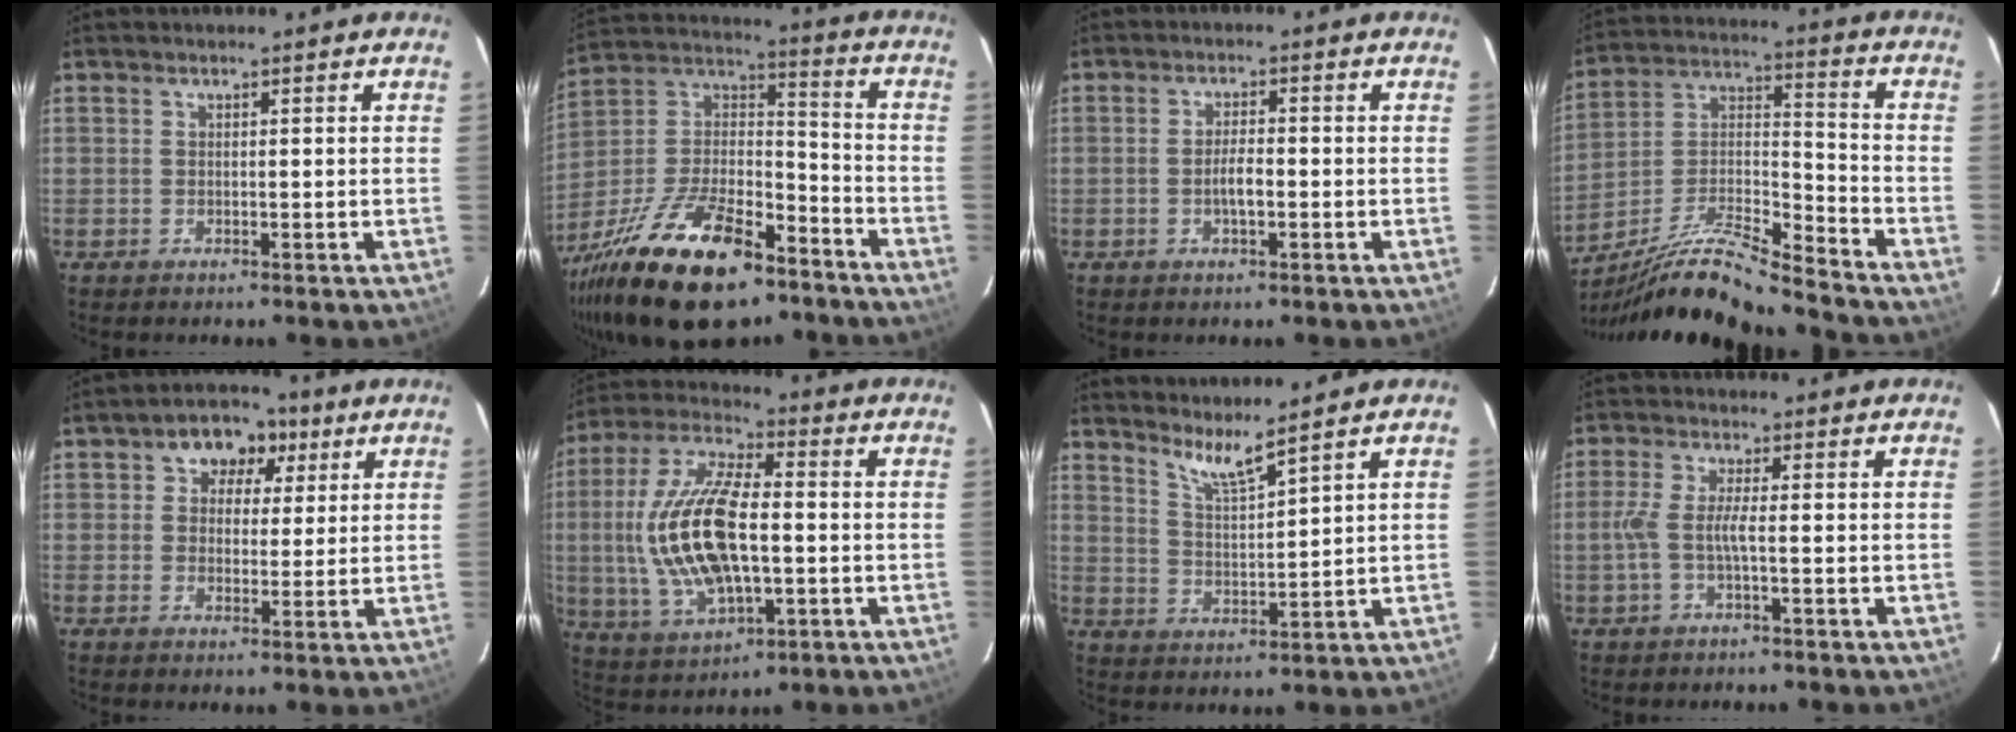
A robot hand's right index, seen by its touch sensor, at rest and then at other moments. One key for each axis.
{"total": 27.9, "fx": -17.8, "fy": 11.6, "fz": 18.0, "tx": -0.359, "ty": -0.009, "tz": -0.292}
{"total": 3.1, "fx": -0.9, "fy": 0.9, "fz": 2.8, "tx": -0.054, "ty": 0.002, "tz": -0.015}
{"total": 17.6, "fx": -15.3, "fy": 0.5, "fz": 8.6, "tx": -0.160, "ty": -0.006, "tz": -0.274}
{"total": 7.7, "fx": 3.2, "fy": 6.1, "fz": 3.3, "tx": -0.051, "ty": 0.020, "tz": 0.044}
{"total": 18.9, "fx": -1.1, "fy": 8.6, "fz": 16.8, "tx": -0.347, "ty": 0.003, "tz": -0.009}
{"total": 5.5, "fx": 4.8, "fy": -0.6, "fz": 2.5, "tx": -0.053, "ty": -0.013, "tz": 0.095}
{"total": 4.0, "fx": -1.1, "fy": 0.0, "fz": 3.8, "tx": -0.087, "ty": 0.000, "tz": -0.020}